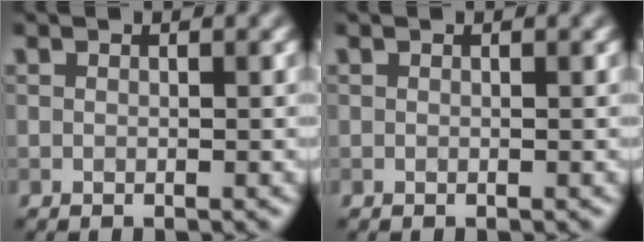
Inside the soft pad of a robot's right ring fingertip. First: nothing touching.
{"total": 0.0}